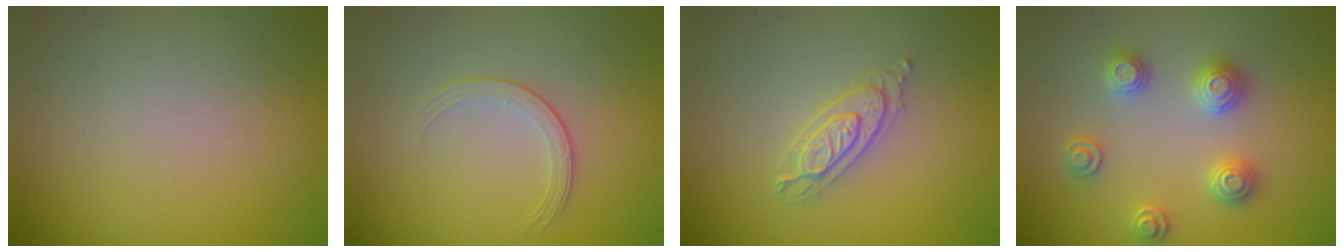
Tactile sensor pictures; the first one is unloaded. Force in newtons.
{"total": 1.7, "press": 0.9, "slide": 1.4}
{"total": 2.1, "press": 2.1, "slide": 0.2}
{"total": 2.9, "press": 2.8, "slide": 0.3}